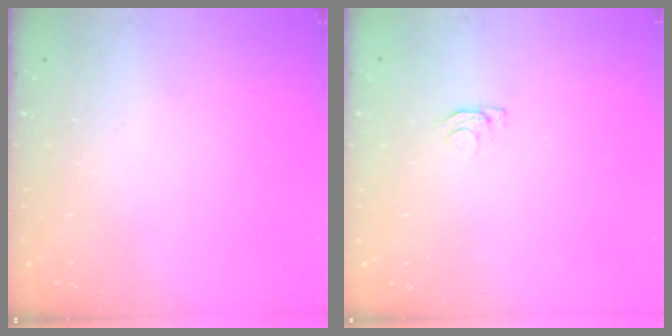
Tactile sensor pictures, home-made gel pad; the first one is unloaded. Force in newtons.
{"total": 1.2, "press": 1.1, "slide": 0.3}